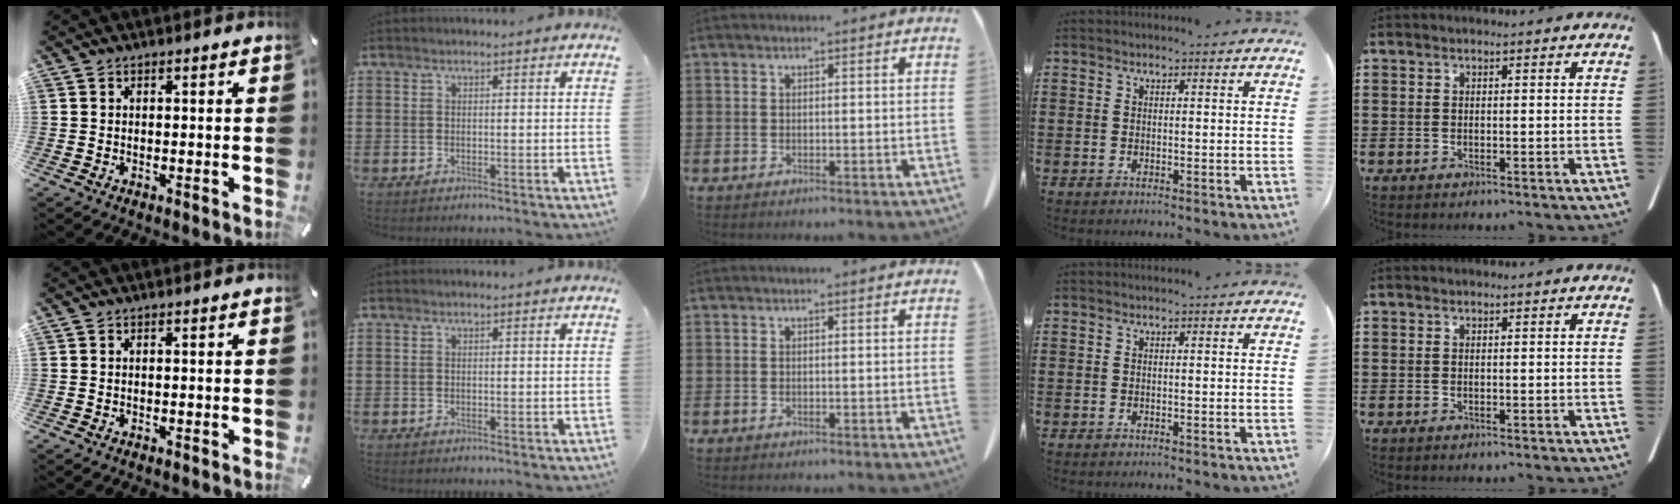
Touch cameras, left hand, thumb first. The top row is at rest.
{}